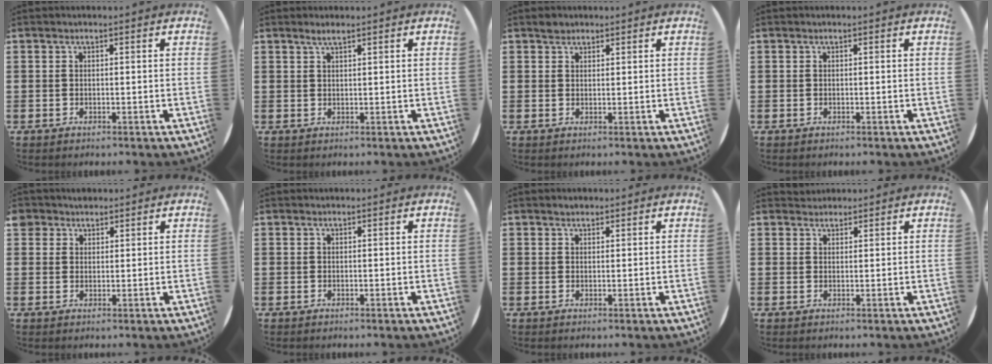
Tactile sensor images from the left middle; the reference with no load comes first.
{"total": 1.5, "force": [1.2, 0.0, 0.9], "torque": [-0.017, 0.002, 0.022]}
{"total": 1.3, "force": [1.2, 0.5, 0.0], "torque": [0.006, -0.002, 0.023]}
{"total": 0.0}
{"total": 2.5, "force": [2.0, 1.5, 0.0], "torque": [0.002, 0.004, 0.039]}
{"total": 0.0}
{"total": 1.0, "force": [0.9, 0.3, 0.0], "torque": [0.006, -0.002, 0.016]}
{"total": 1.5, "force": [1.4, 0.4, -0.2], "torque": [0.001, 0.003, 0.029]}